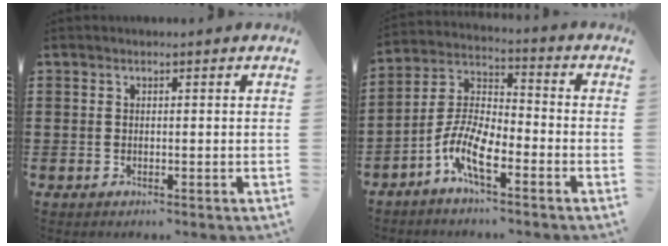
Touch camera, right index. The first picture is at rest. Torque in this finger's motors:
{"motor_torque": [2.14, 0.00, 0.26, 0.21]}